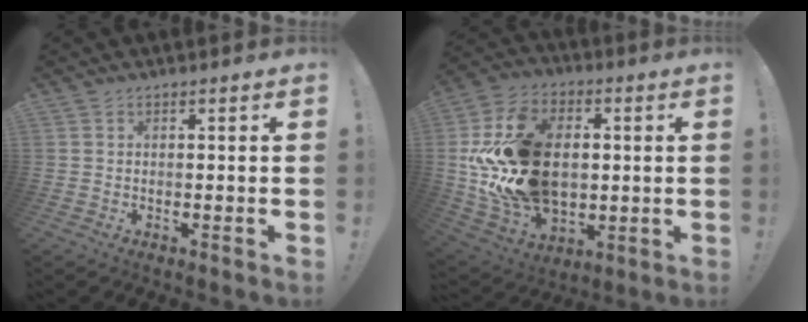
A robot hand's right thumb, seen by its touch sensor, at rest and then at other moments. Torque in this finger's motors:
{"motor_torque": [2.56, 2.45, 2.26, 0.14, 0.72]}